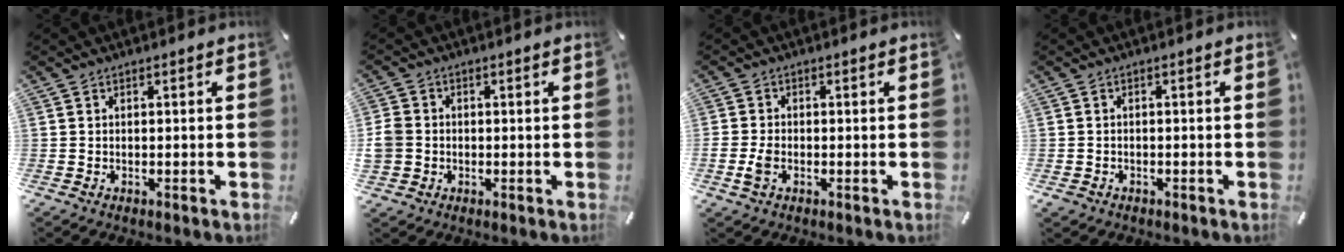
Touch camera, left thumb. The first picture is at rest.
{"total": 4.8, "force": [-0.1, 4.5, 1.6], "torque": [-0.046, 0.007, -0.002]}
{"total": 3.1, "force": [-0.9, 2.1, 2.1], "torque": [-0.050, -0.001, -0.018]}
{"total": 1.3, "force": [-0.8, 1.0, 0.2], "torque": [-0.004, 0.005, -0.019]}